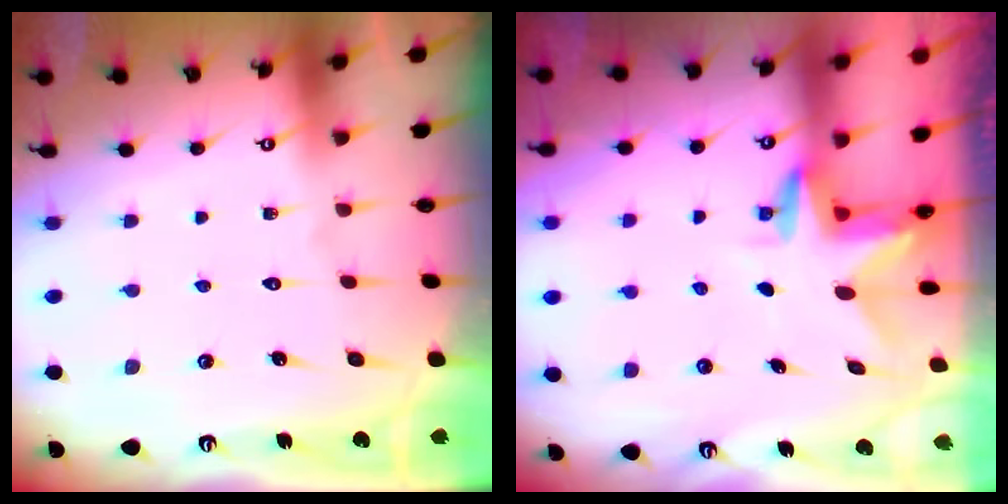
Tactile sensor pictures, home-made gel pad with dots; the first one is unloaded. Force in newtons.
{"total": 2.9, "press": 2.9, "slide": 0.2}